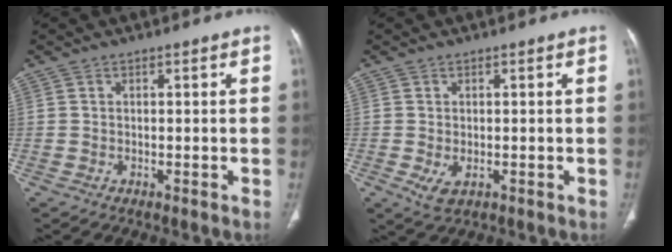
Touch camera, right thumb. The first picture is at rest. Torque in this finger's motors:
{"motor_torque": [-0.34, 0.22, 0.08, 0.49, 0.10]}